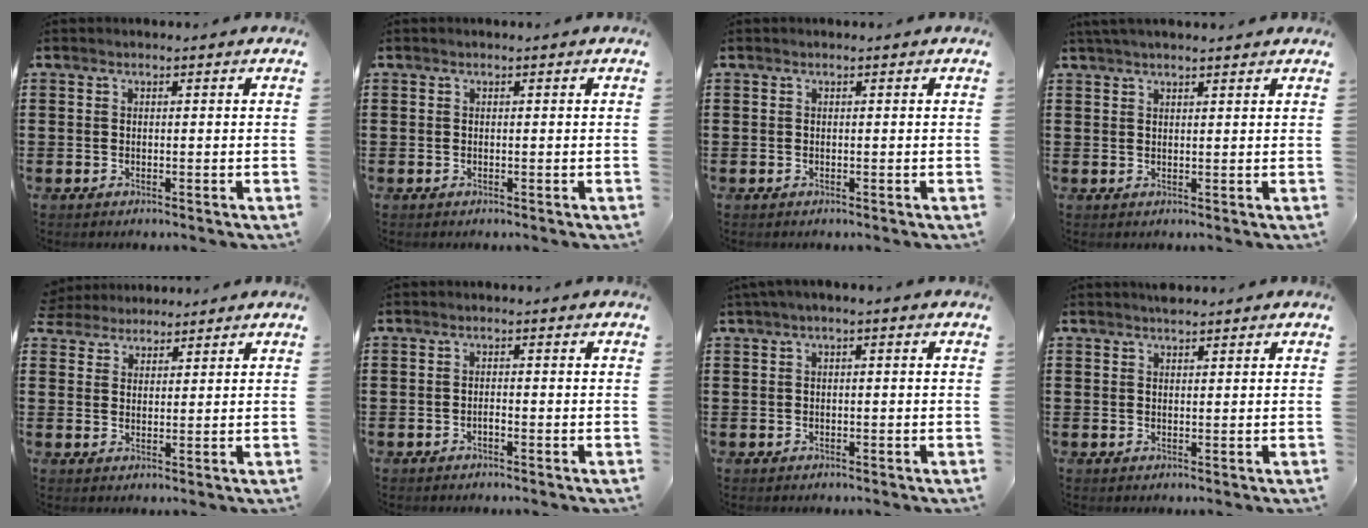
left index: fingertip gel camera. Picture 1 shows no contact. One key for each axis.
{"total": 0.0}
{"total": 0.0}
{"total": 2.0, "fx": 1.8, "fy": 0.1, "fz": 0.9, "tx": -0.020, "ty": 0.002, "tz": 0.033}
{"total": 2.8, "fx": 2.5, "fy": 1.3, "fz": -0.3, "tx": -0.008, "ty": 0.004, "tz": 0.046}
{"total": 0.9, "fx": -0.6, "fy": 0.2, "fz": 0.6, "tx": -0.015, "ty": -0.003, "tz": -0.010}
{"total": 1.1, "fx": 0.3, "fy": 0.0, "fz": 1.1, "tx": -0.018, "ty": -0.003, "tz": 0.005}
{"total": 1.4, "fx": 1.3, "fy": 0.3, "fz": 0.3, "tx": -0.008, "ty": 0.000, "tz": 0.025}